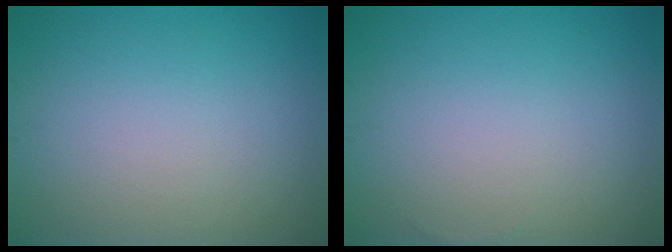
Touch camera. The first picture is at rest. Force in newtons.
{"total": 0.0}